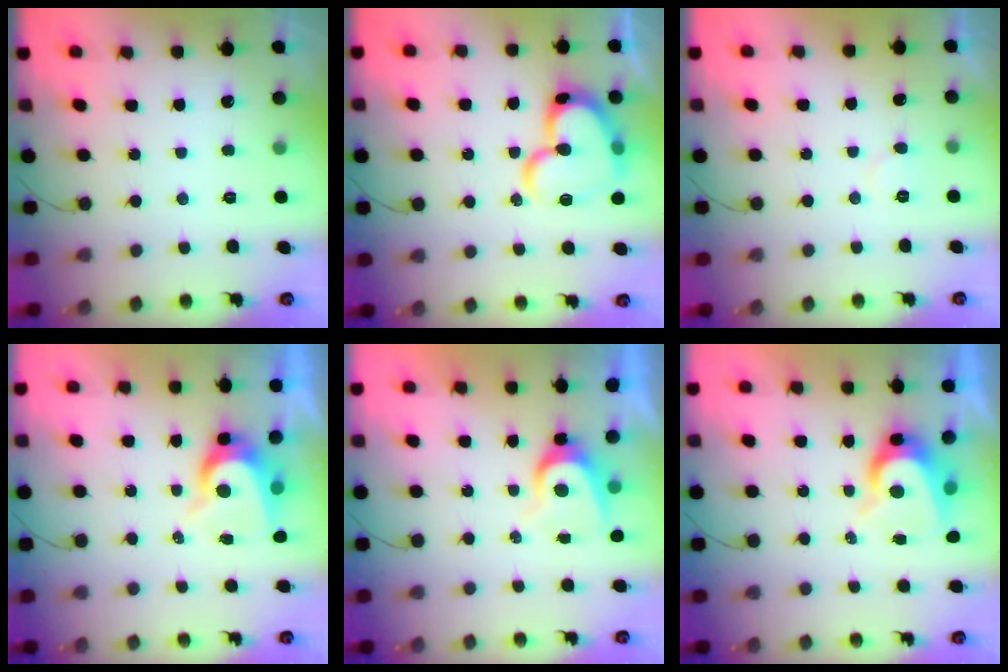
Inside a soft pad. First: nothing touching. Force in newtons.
{"total": 19.1, "press": 19.0, "slide": 2.0}
{"total": 4.1, "press": 4.1, "slide": 0.3}
{"total": 7.5, "press": 7.5, "slide": 0.5}
{"total": 6.2, "press": 6.1, "slide": 0.7}
{"total": 7.7, "press": 7.7, "slide": 0.4}